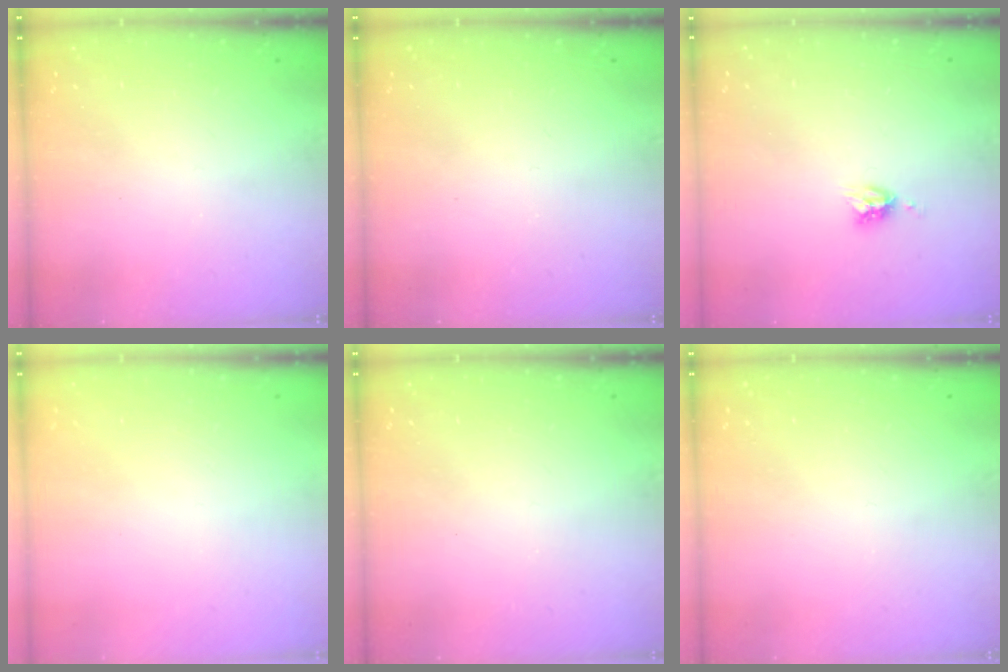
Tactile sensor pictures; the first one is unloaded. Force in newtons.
{"total": 0.0}
{"total": 4.7, "press": 4.6, "slide": 0.4}
{"total": 0.0}
{"total": 0.0}
{"total": 0.0}